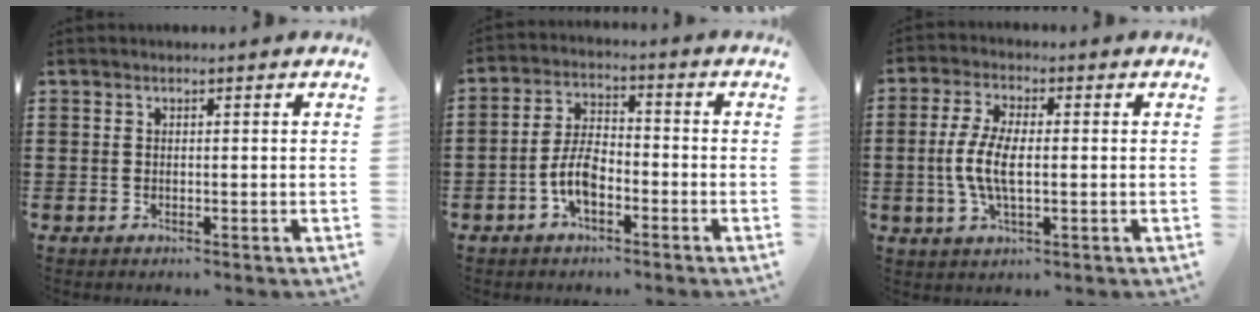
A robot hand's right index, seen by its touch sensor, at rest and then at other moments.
{"total": 6.0, "force": [-2.5, 2.9, 4.6], "torque": [-0.112, 0.001, -0.056]}
{"total": 6.7, "force": [-0.6, 2.6, 6.1], "torque": [-0.136, -0.004, -0.017]}